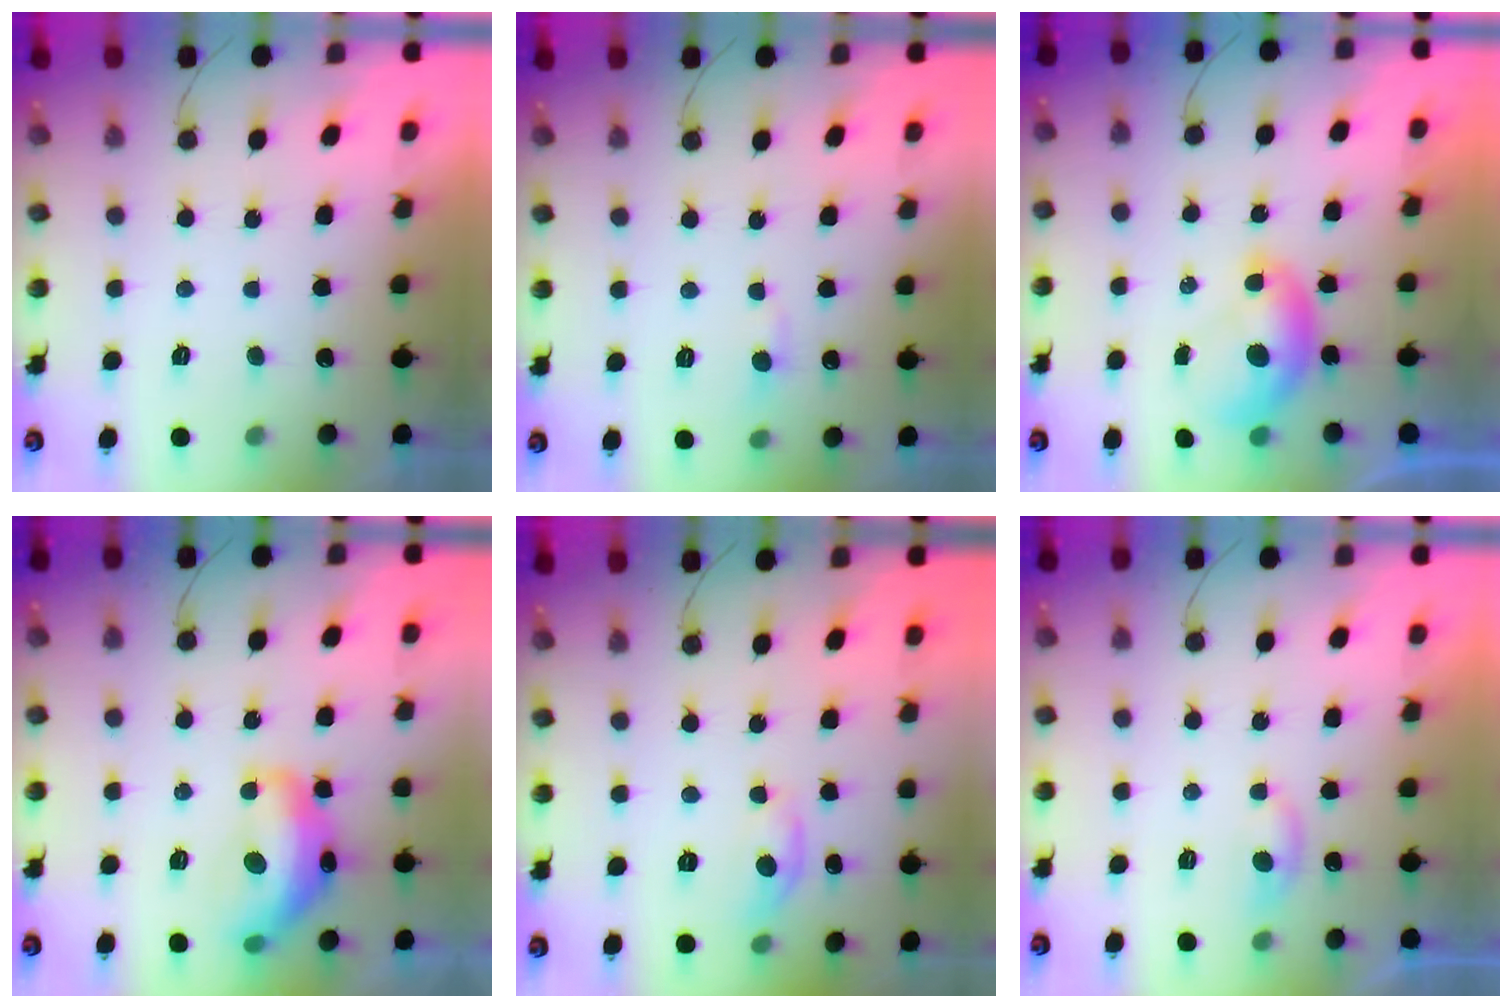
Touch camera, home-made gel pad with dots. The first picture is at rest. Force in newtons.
{"total": 3.8, "press": 3.7, "slide": 0.5}
{"total": 6.8, "press": 6.7, "slide": 0.4}
{"total": 14.2, "press": 14.1, "slide": 0.9}
{"total": 5.5, "press": 5.5, "slide": 0.4}
{"total": 4.5, "press": 4.5, "slide": 0.5}